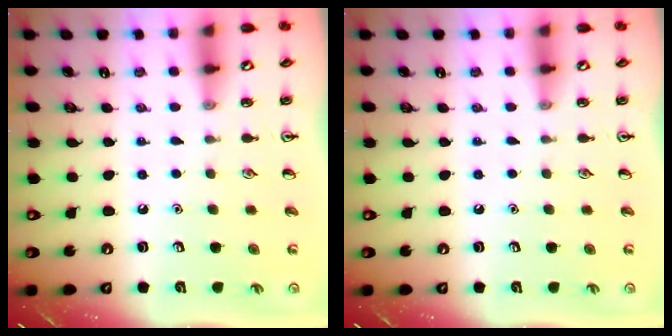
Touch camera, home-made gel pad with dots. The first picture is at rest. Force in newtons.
{"total": 0.0}